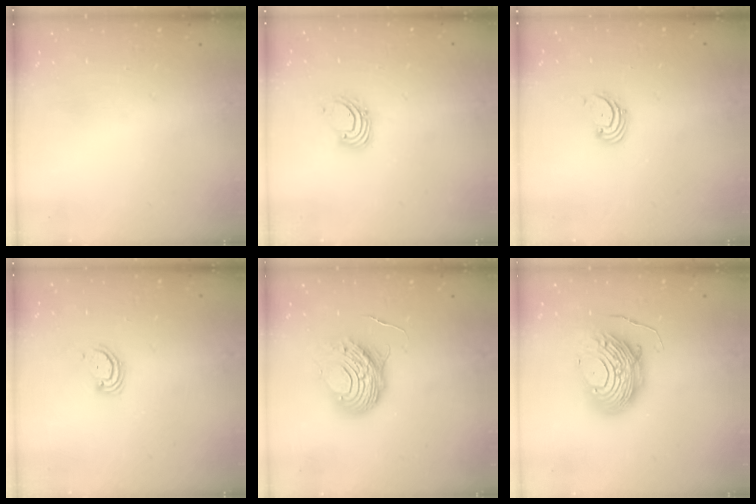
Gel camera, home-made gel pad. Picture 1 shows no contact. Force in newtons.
{"total": 3.1, "press": 3.1, "slide": 0.2}
{"total": 1.7, "press": 1.6, "slide": 0.2}
{"total": 2.9, "press": 2.9, "slide": 0.2}
{"total": 11.1, "press": 11.1, "slide": 0.9}
{"total": 13.5, "press": 13.4, "slide": 1.0}